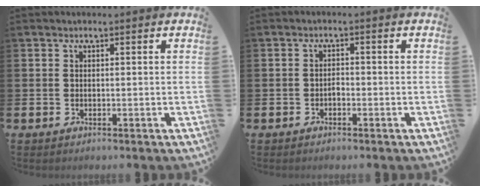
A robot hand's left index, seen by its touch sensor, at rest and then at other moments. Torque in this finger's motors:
{"motor_torque": [0.02, 0.01, -0.02, 0.01]}